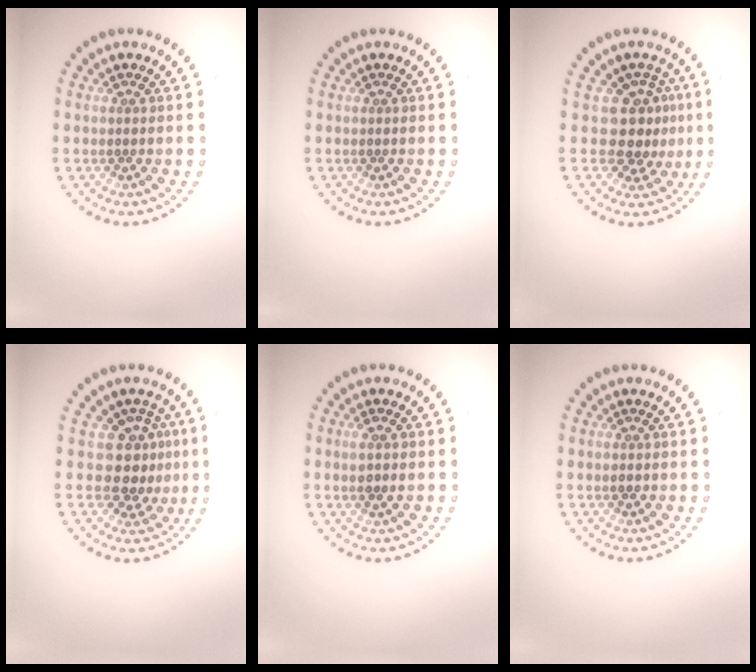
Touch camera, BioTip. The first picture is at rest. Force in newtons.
{"total": 0.0}
{"total": 3.3, "press": 2.5, "slide": 2.1}
{"total": 3.2, "press": 2.4, "slide": 2.1}
{"total": 1.2, "press": 1.1, "slide": 0.4}
{"total": 0.7, "press": 0.7, "slide": 0.1}